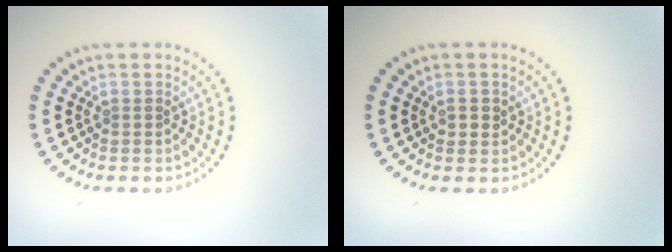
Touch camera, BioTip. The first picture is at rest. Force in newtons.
{"total": 1.1, "press": 1.0, "slide": 0.2}